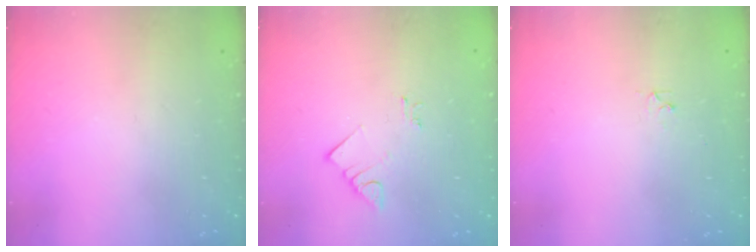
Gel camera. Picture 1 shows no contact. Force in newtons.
{"total": 2.5, "press": 2.5, "slide": 0.3}
{"total": 1.9, "press": 1.9, "slide": 0.2}